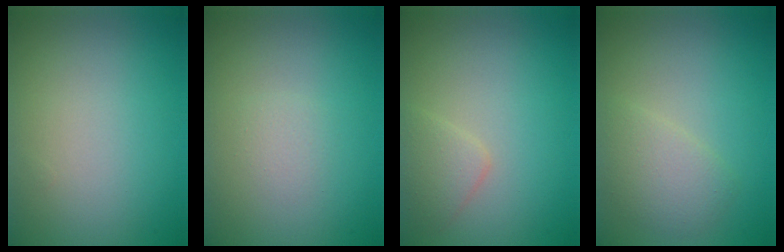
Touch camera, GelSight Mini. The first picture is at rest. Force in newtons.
{"total": 0.8, "press": 0.8, "slide": 0.0}
{"total": 1.9, "press": 1.9, "slide": 0.0}
{"total": 2.4, "press": 2.4, "slide": 0.2}